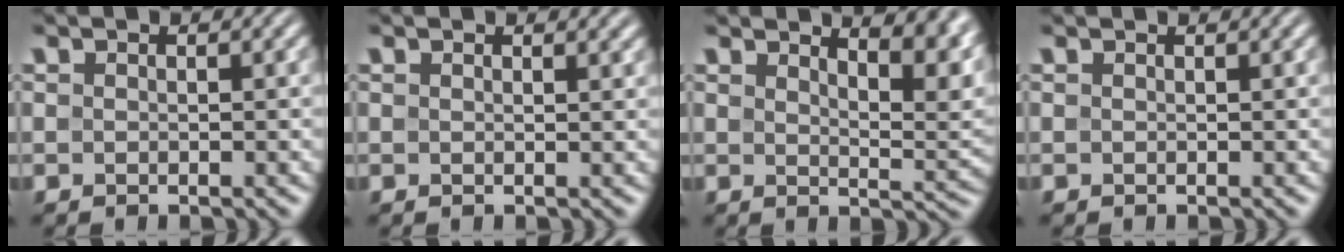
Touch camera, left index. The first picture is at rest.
{"total": 1.0, "force": [0.9, 0.2, 0.5], "torque": [-0.004, 0.001, 0.012]}
{"total": 8.1, "force": [5.6, 2.7, 5.3], "torque": [-0.045, 0.017, 0.067]}
{"total": 0.5, "force": [0.5, 0.1, 0.0], "torque": [0.002, 0.000, 0.007]}